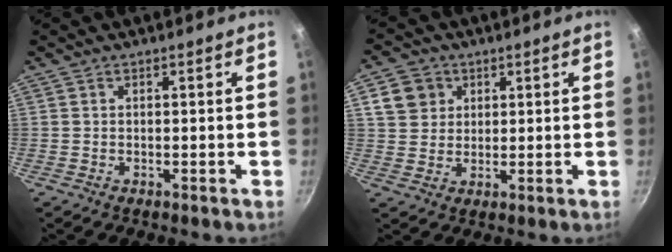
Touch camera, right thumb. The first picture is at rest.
{"total": 6.7, "force": [2.5, 5.8, 2.2], "torque": [-0.010, 0.006, 0.045]}